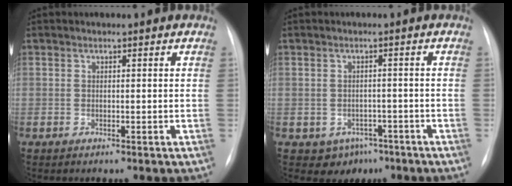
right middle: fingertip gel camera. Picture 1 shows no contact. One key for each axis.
{"total": 4.3, "fx": -2.4, "fy": 3.4, "fz": 1.1, "tx": -0.009, "ty": 0.008, "tz": -0.021}